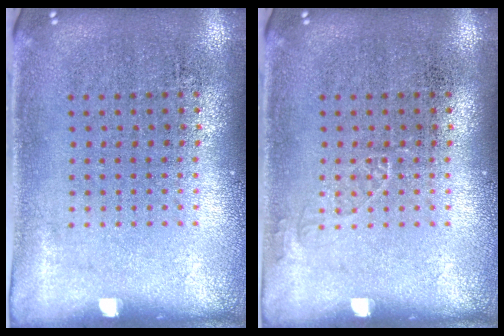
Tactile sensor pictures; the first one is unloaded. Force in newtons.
{"total": 0.7, "press": 0.7, "slide": 0.1}